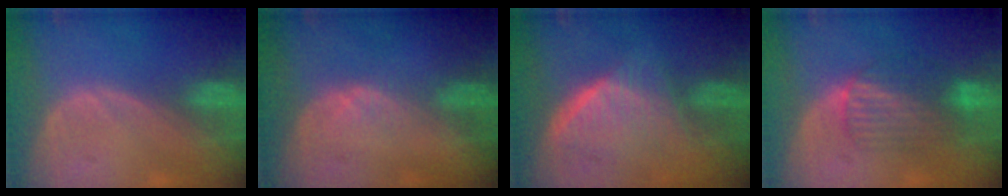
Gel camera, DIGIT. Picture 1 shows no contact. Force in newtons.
{"total": 1.7, "press": 1.5, "slide": 0.8}
{"total": 6.7, "press": 6.0, "slide": 2.9}
{"total": 6.9, "press": 6.8, "slide": 1.3}